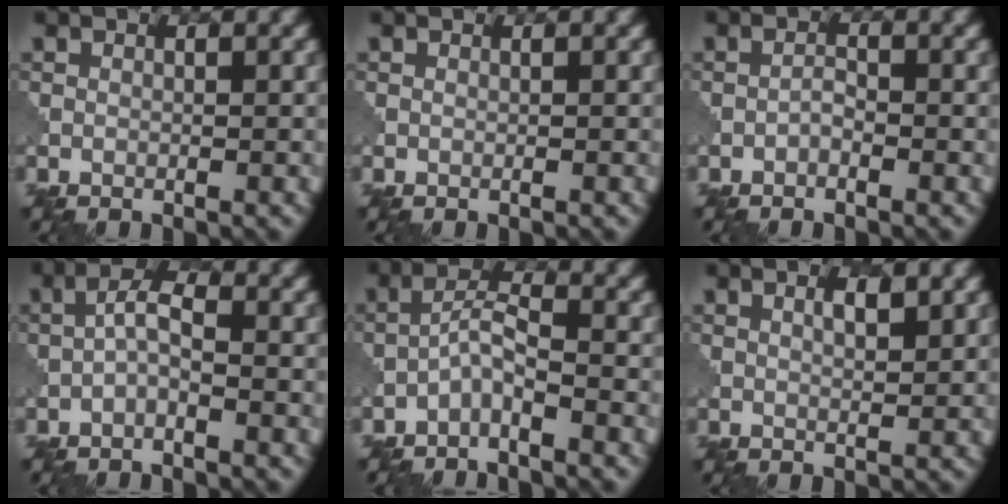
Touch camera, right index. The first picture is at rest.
{"total": 0.0}
{"total": 1.0, "force": [-0.7, 0.4, 0.6], "torque": [-0.013, 0.002, -0.013]}
{"total": 2.4, "force": [-0.7, 0.9, 2.1], "torque": [-0.042, 0.010, -0.019]}
{"total": 2.5, "force": [-1.8, 0.5, 1.7], "torque": [-0.038, 0.010, -0.040]}
{"total": 1.8, "force": [0.8, 0.5, 1.5], "torque": [-0.027, -0.001, 0.018]}